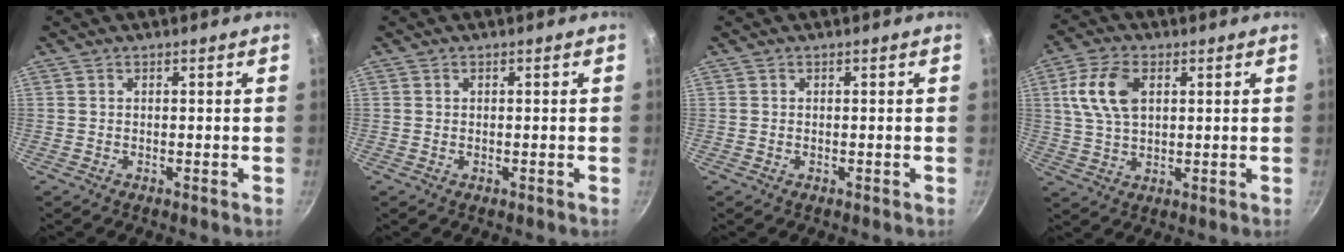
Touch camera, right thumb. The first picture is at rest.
{"total": 0.0}
{"total": 0.0}
{"total": 10.0, "force": [2.8, 5.9, 7.6], "torque": [-0.140, 0.003, 0.050]}